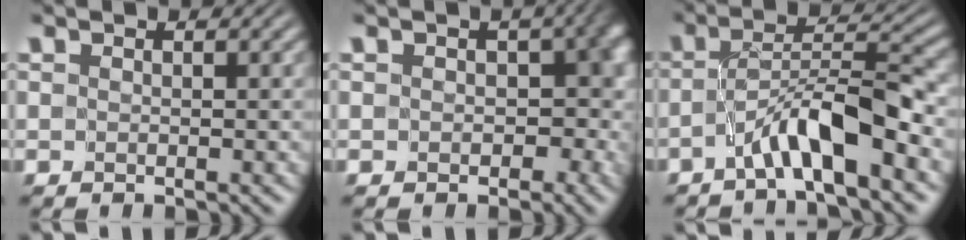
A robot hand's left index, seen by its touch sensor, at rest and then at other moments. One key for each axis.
{"total": 5.6, "fx": -0.5, "fy": 4.0, "fz": 3.8, "tx": -0.017, "ty": -0.006, "tz": -0.006}
{"total": 5.6, "fx": -2.9, "fy": 0.8, "fz": 4.7, "tx": -0.083, "ty": 0.017, "tz": -0.052}